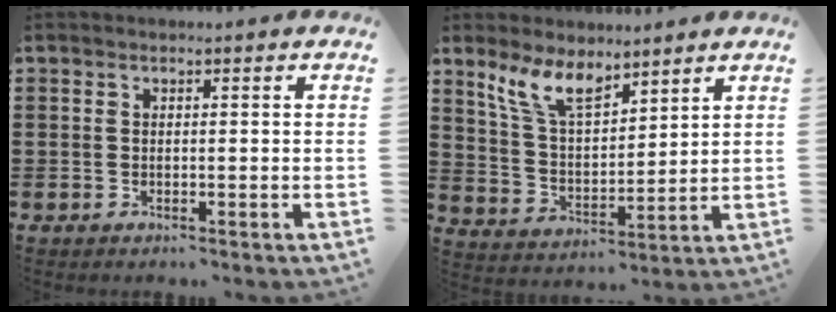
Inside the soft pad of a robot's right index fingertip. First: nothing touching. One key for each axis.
{"total": 8.3, "fx": 6.4, "fy": 2.8, "fz": 4.5, "tx": -0.108, "ty": -0.016, "tz": 0.120}